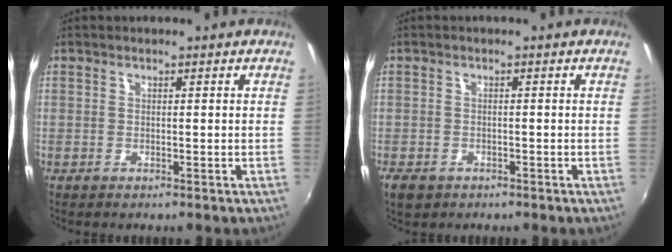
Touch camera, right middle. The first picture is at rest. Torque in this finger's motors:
{"motor_torque": [0.43, -0.50, -0.02, 0.02]}